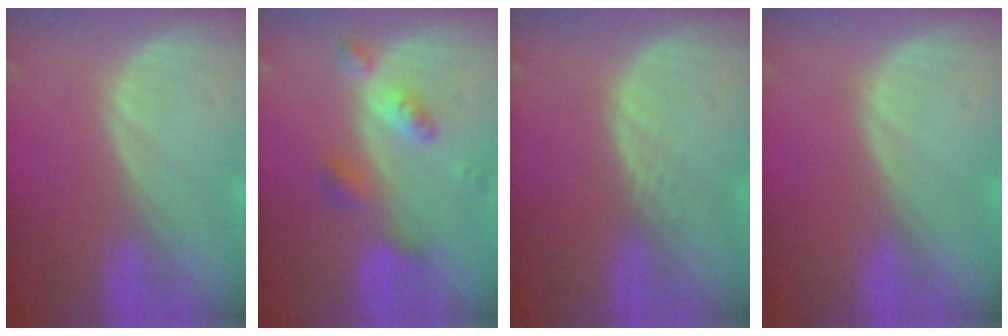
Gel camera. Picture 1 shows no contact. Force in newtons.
{"total": 5.5, "press": 4.8, "slide": 2.8}
{"total": 1.0, "press": 1.0, "slide": 0.1}
{"total": 0.0}